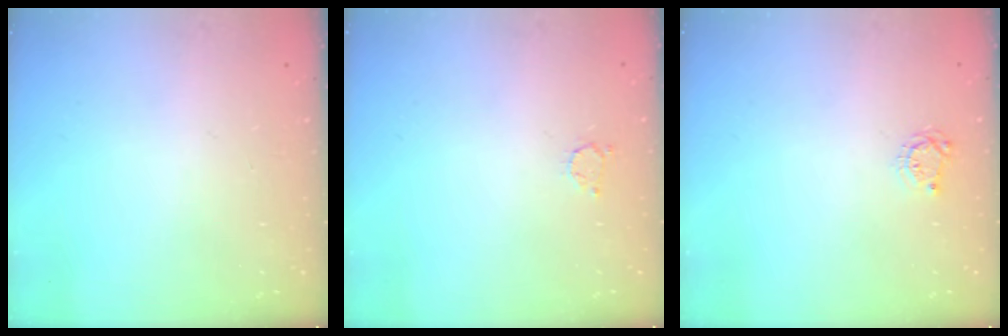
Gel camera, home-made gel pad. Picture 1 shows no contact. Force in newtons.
{"total": 2.5, "press": 2.5, "slide": 0.4}
{"total": 4.2, "press": 4.2, "slide": 0.5}